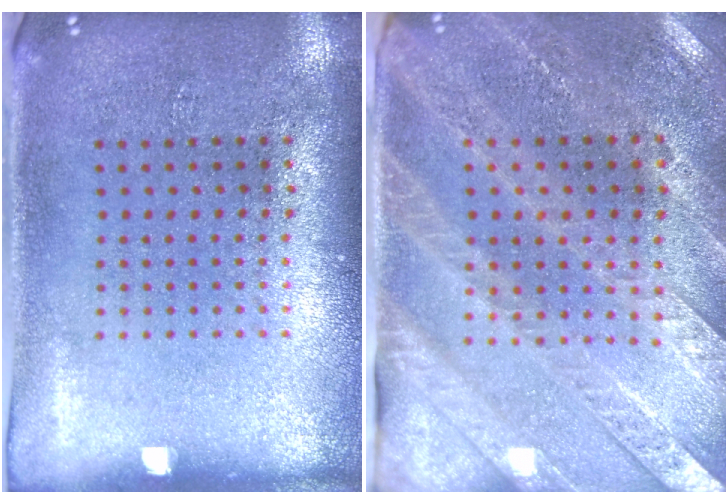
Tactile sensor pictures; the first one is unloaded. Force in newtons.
{"total": 2.9, "press": 2.7, "slide": 1.1}